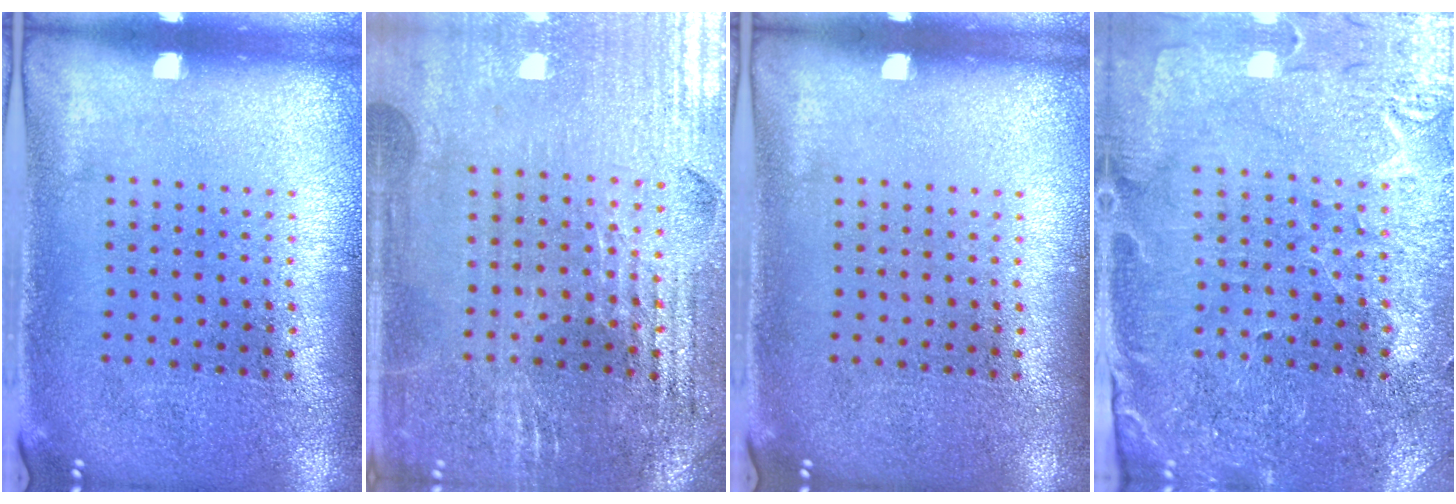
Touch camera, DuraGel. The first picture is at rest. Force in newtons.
{"total": 2.9, "press": 2.8, "slide": 0.5}
{"total": 0.0}
{"total": 1.0, "press": 1.0, "slide": 0.2}